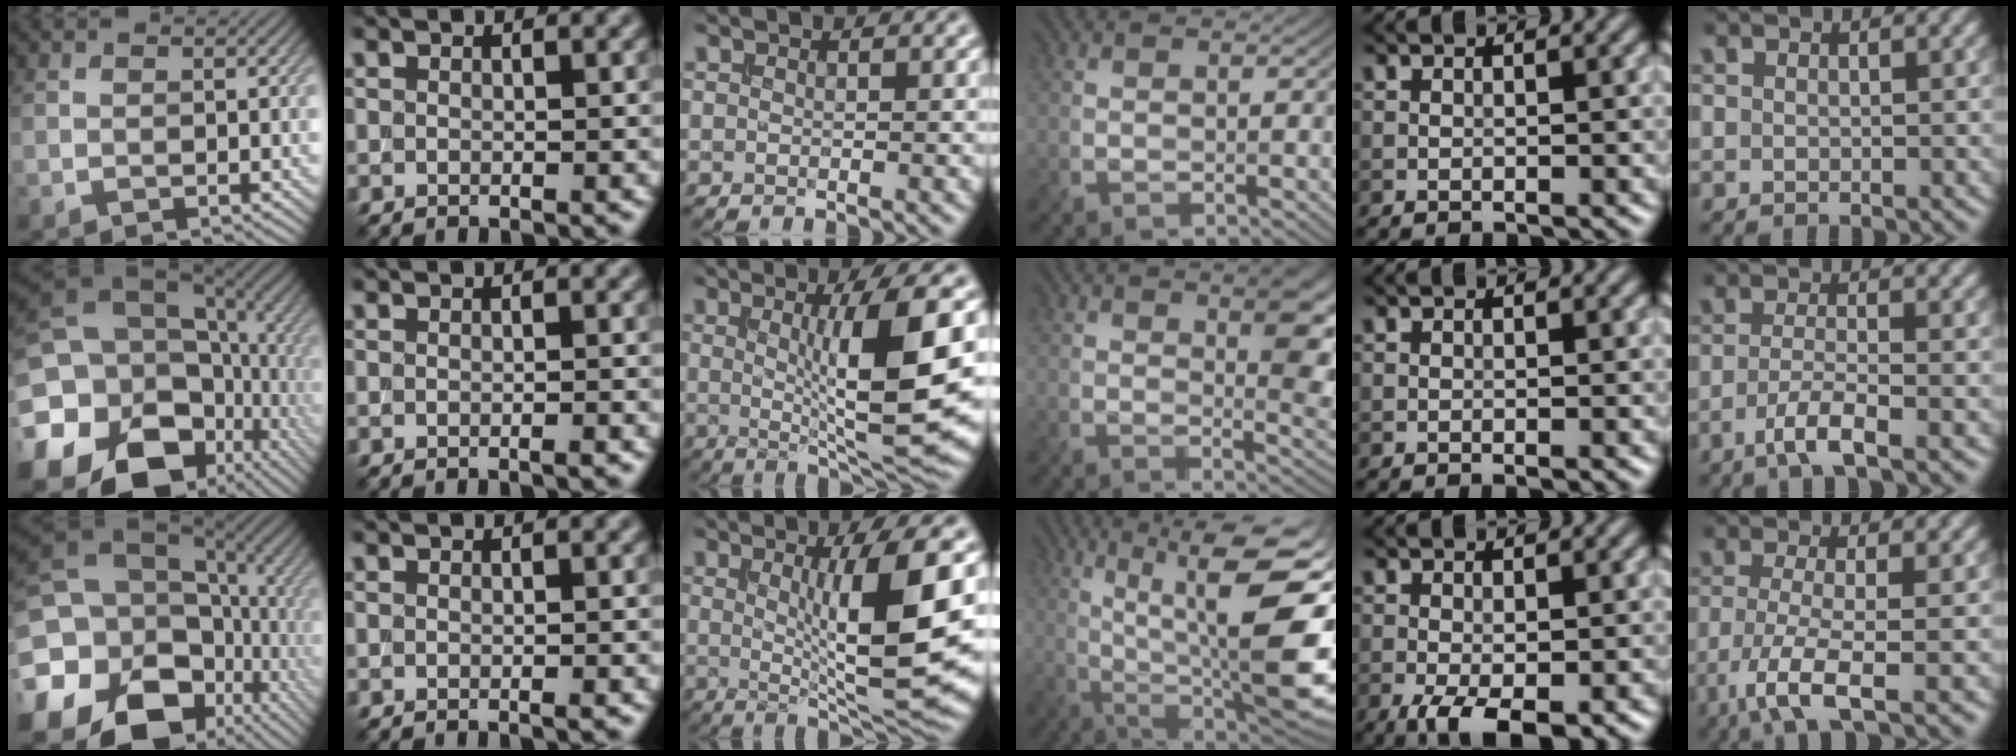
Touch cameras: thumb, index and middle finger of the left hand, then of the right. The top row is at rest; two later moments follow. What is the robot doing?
{"motion": "insert", "object": "backpack"}